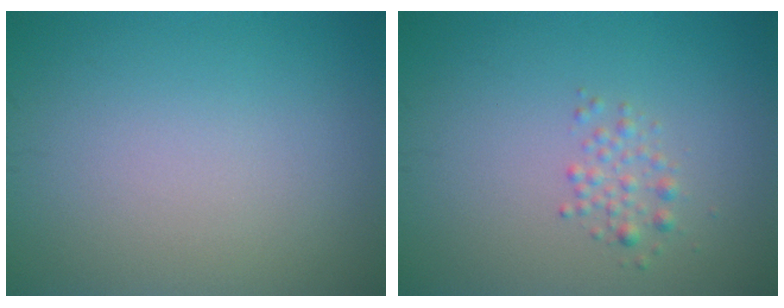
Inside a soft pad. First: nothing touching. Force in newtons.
{"total": 1.4, "press": 1.4, "slide": 0.0}